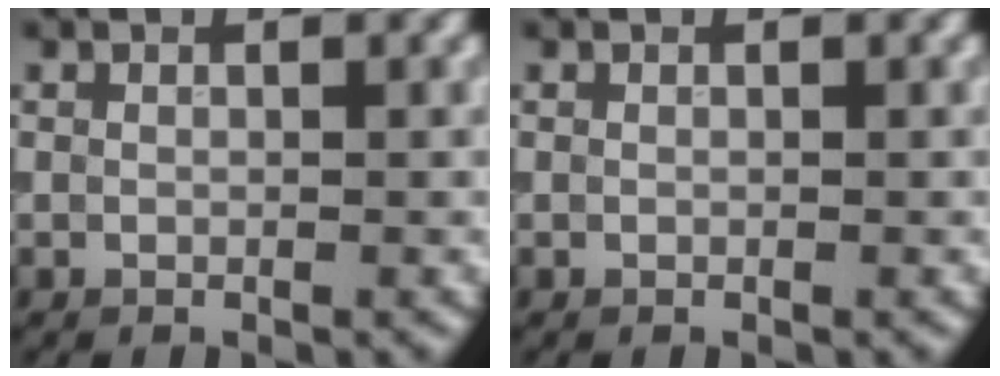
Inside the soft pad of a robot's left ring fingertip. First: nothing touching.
{"total": 0.0}